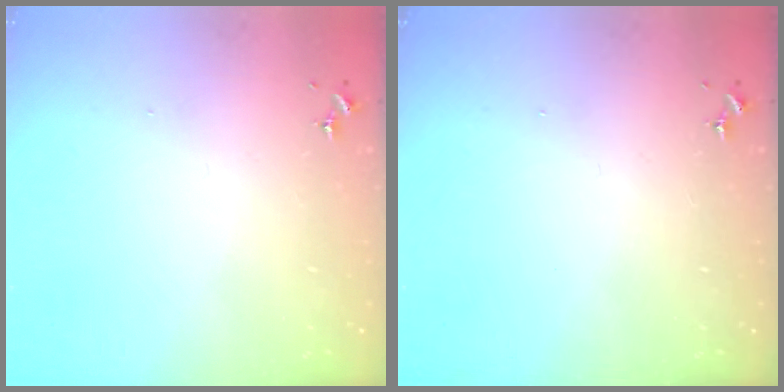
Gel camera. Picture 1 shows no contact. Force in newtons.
{"total": 0.0}